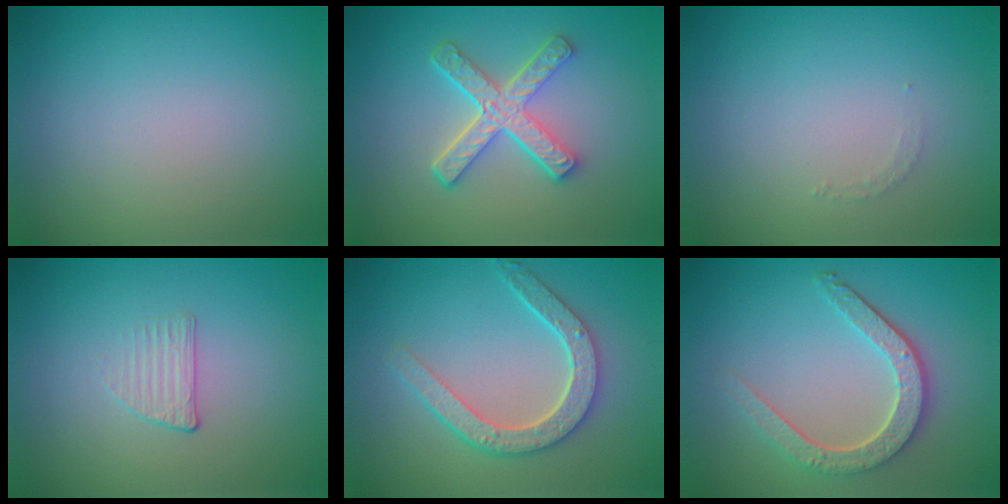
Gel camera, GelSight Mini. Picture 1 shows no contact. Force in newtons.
{"total": 5.0, "press": 3.7, "slide": 3.3}
{"total": 0.8, "press": 0.8, "slide": 0.1}
{"total": 1.2, "press": 0.6, "slide": 1.0}
{"total": 4.6, "press": 3.7, "slide": 2.8}
{"total": 4.3, "press": 3.5, "slide": 2.5}